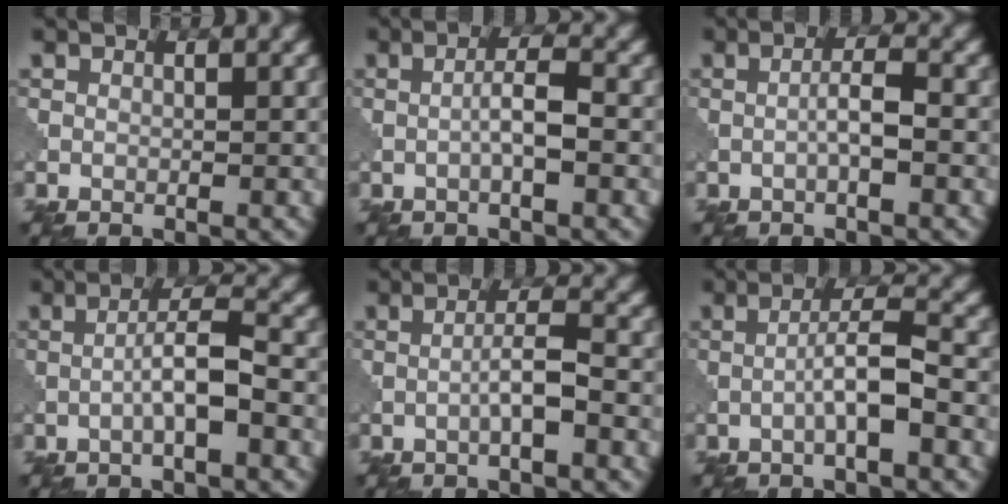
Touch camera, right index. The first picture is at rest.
{"total": 2.7, "force": [-0.6, 0.4, 2.6], "torque": [-0.045, 0.007, -0.014]}
{"total": 2.3, "force": [-0.6, 0.3, 2.2], "torque": [-0.040, 0.006, -0.014]}
{"total": 3.7, "force": [-1.0, 0.5, 3.5], "torque": [-0.060, 0.013, -0.024]}
{"total": 2.7, "force": [-0.9, 0.3, 2.5], "torque": [-0.044, 0.010, -0.018]}
{"total": 3.7, "force": [-1.2, 0.4, 3.5], "torque": [-0.060, 0.014, -0.027]}